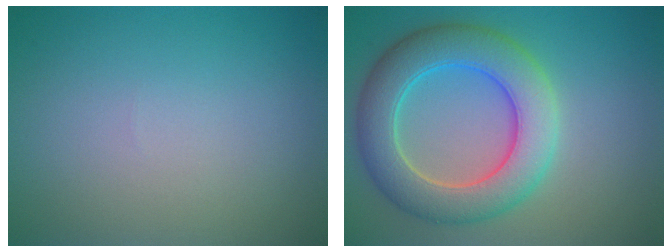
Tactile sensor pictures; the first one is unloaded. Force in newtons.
{"total": 7.5, "press": 7.5, "slide": 0.4}